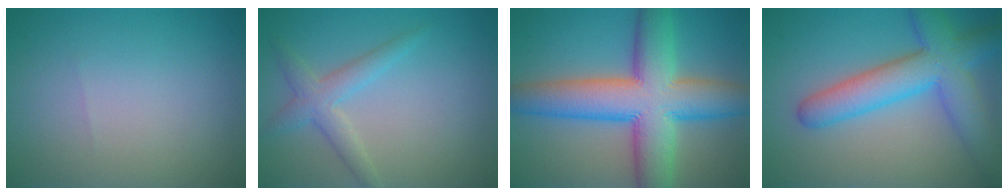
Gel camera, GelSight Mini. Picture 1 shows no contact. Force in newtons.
{"total": 2.8, "press": 2.8, "slide": 0.1}
{"total": 11.9, "press": 11.9, "slide": 0.2}
{"total": 7.7, "press": 7.7, "slide": 0.5}